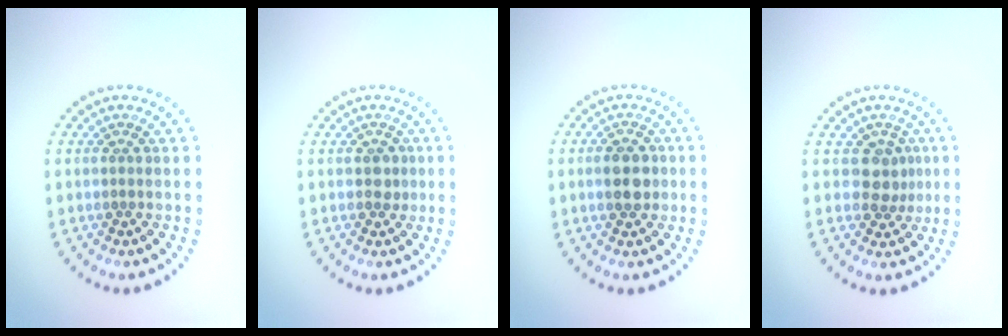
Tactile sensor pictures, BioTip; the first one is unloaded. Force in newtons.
{"total": 1.3, "press": 1.3, "slide": 0.2}
{"total": 2.9, "press": 2.9, "slide": 0.1}
{"total": 2.3, "press": 1.9, "slide": 1.3}